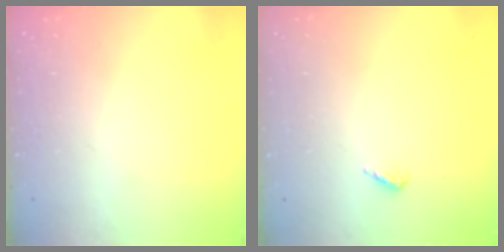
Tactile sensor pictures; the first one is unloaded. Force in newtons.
{"total": 2.6, "press": 2.2, "slide": 1.3}